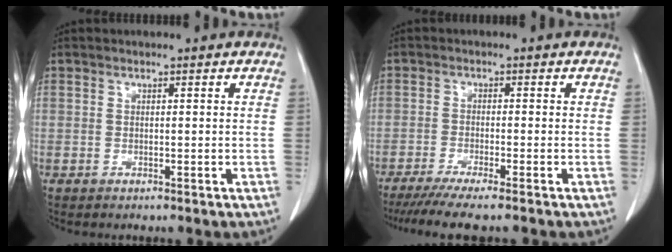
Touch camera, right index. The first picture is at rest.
{"total": 7.6, "force": [-6.3, -0.5, 4.3], "torque": [-0.058, -0.020, -0.099]}